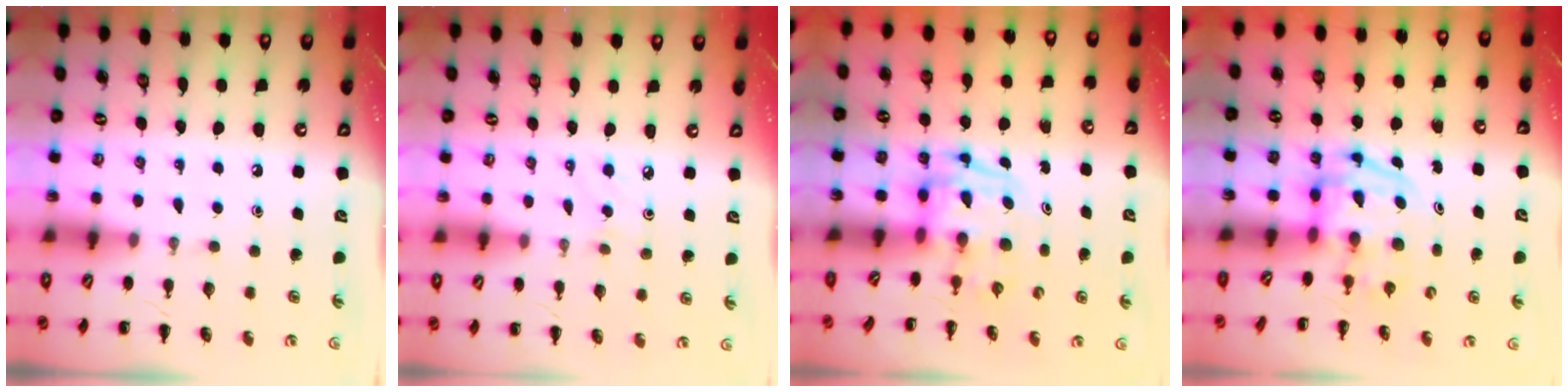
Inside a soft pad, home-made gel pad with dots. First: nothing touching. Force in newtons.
{"total": 2.5, "press": 2.3, "slide": 0.9}
{"total": 3.3, "press": 3.3, "slide": 0.5}
{"total": 3.9, "press": 3.8, "slide": 0.6}